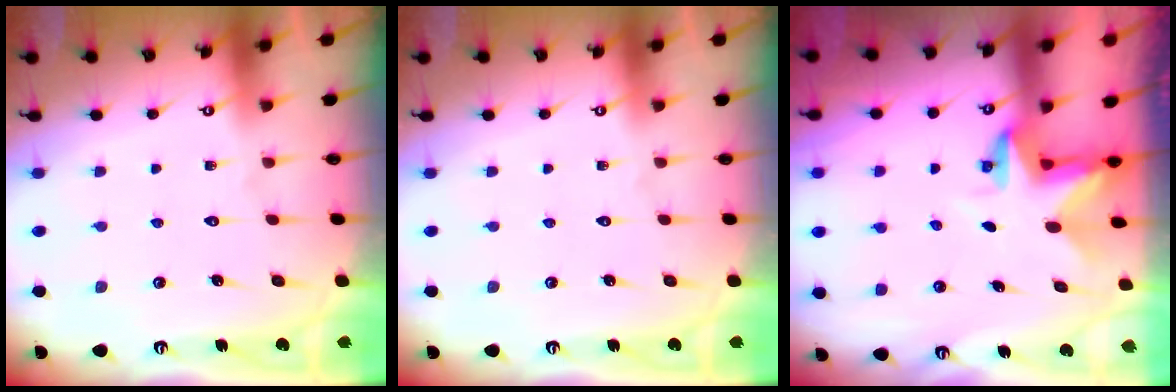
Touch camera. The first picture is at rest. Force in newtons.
{"total": 0.0}
{"total": 3.0, "press": 3.0, "slide": 0.2}